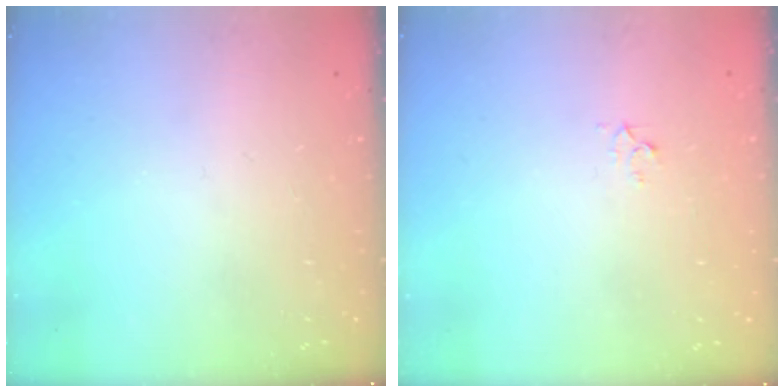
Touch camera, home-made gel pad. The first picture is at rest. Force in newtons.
{"total": 2.3, "press": 2.3, "slide": 0.2}